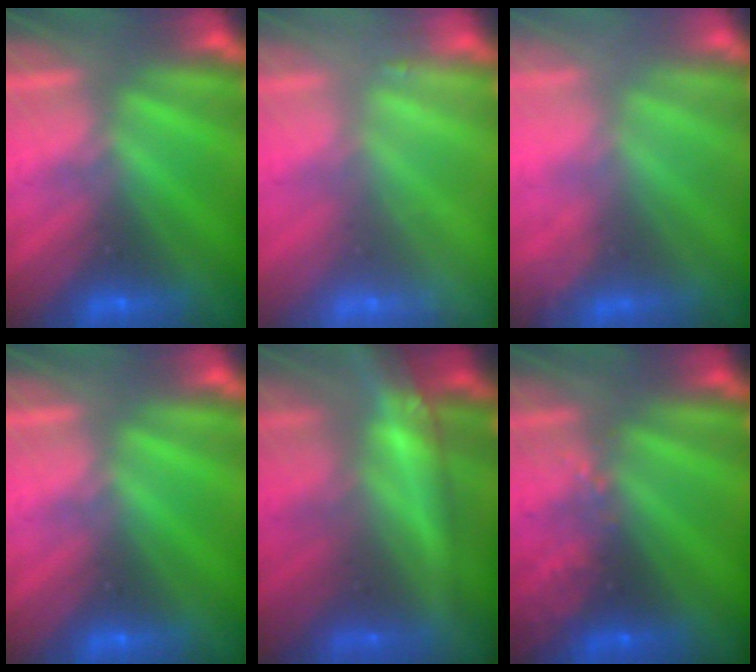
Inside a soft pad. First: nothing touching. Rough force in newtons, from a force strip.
{"total": 2.3}
{"total": 1.0}
{"total": 0.0}
{"total": 8.1}
{"total": 2.9}